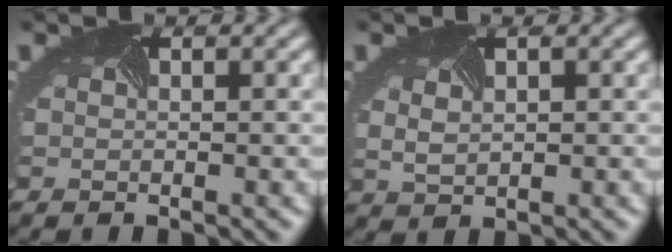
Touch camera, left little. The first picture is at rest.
{"total": 1.7, "force": [0.4, 1.1, 1.2], "torque": [-0.033, 0.000, 0.022]}